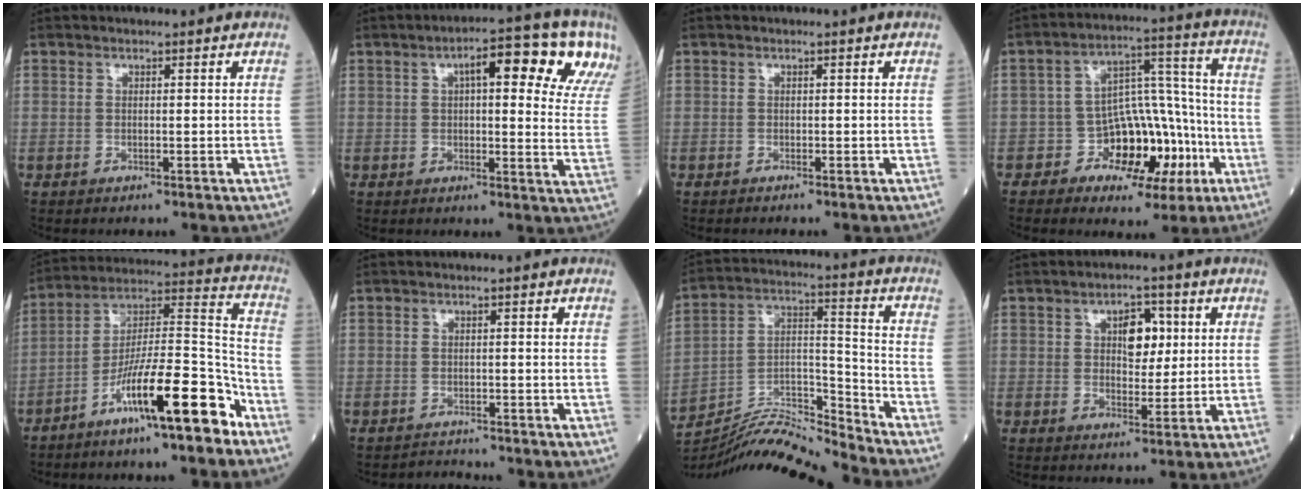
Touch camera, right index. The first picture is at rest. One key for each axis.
{"total": 15.7, "fx": 8.2, "fy": 4.1, "fz": 12.7, "tx": -0.165, "ty": 0.022, "tz": 0.087}
{"total": 0.6, "fx": -0.6, "fy": 0.0, "fz": 0.1, "tx": -0.002, "ty": -0.001, "tz": -0.012}
{"total": 11.0, "fx": -4.0, "fy": 7.5, "fz": 6.9, "tx": -0.087, "ty": 0.038, "tz": -0.048}
{"total": 15.3, "fx": -9.1, "fy": 1.5, "fz": 12.2, "tx": -0.213, "ty": 0.011, "tz": -0.154}
{"total": 1.7, "fx": -1.4, "fy": -0.2, "fz": -1.0, "tx": 0.017, "ty": -0.013, "tz": -0.023}
{"total": 13.3, "fx": -13.1, "fy": -1.2, "fz": 2.1, "tx": -0.040, "ty": 0.045, "tz": -0.241}
{"total": 5.5, "fx": 1.6, "fy": 2.9, "fz": 4.4, "tx": -0.063, "ty": 0.011, "tz": 0.025}